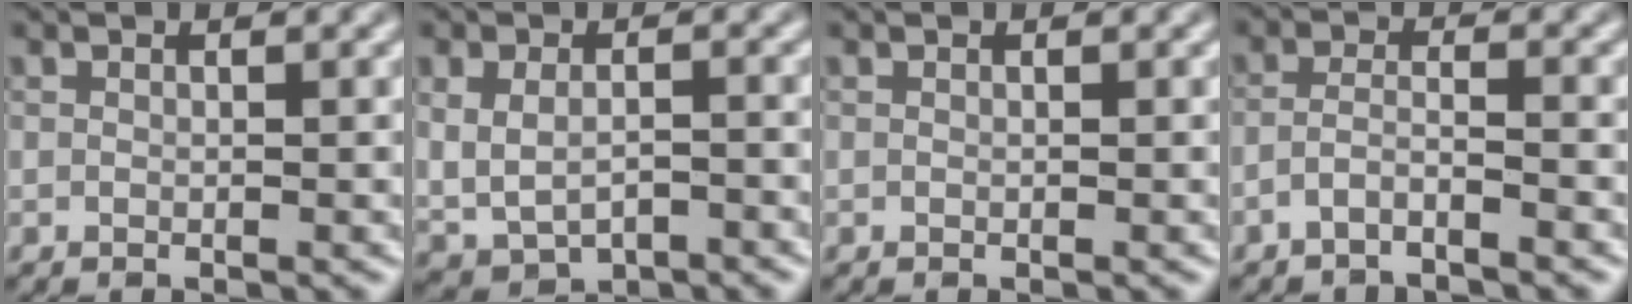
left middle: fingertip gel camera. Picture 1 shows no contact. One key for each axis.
{"total": 3.8, "fx": -0.5, "fy": 2.7, "fz": 2.7, "tx": -0.050, "ty": -0.012, "tz": 0.002}
{"total": 0.0}
{"total": 1.9, "fx": -1.5, "fy": 0.3, "fz": 1.2, "tx": -0.024, "ty": 0.005, "tz": -0.036}